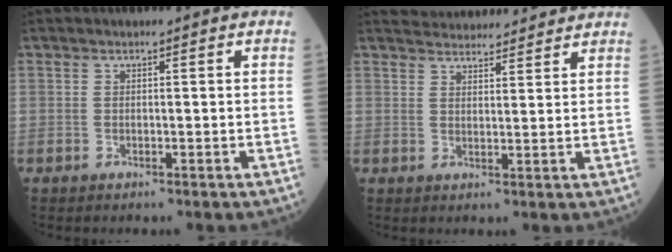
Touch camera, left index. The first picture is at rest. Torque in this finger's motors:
{"motor_torque": [-0.17, -0.39, -0.01, 0.00]}